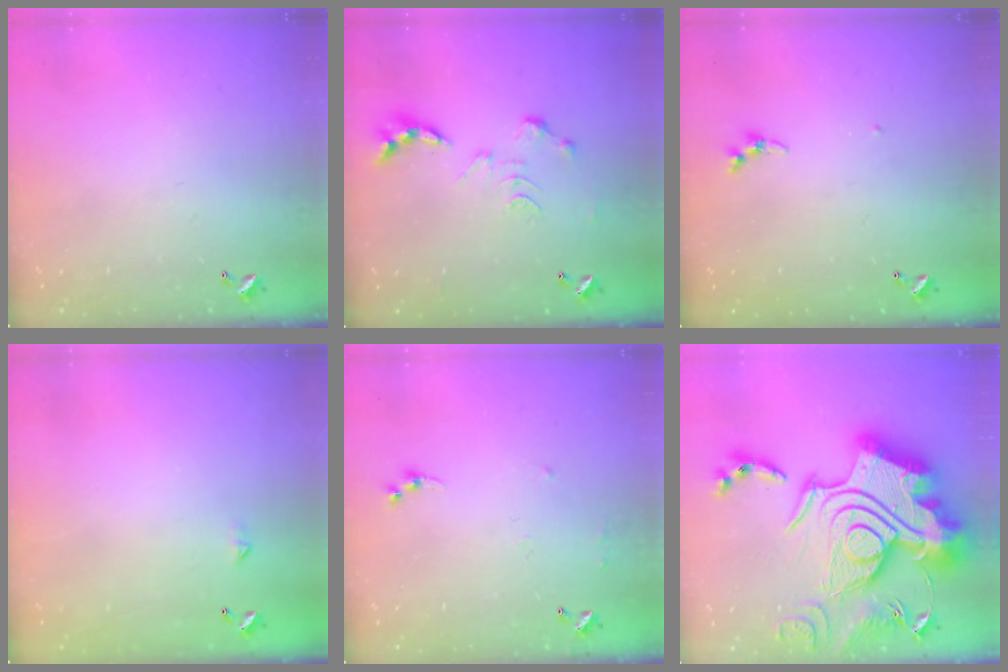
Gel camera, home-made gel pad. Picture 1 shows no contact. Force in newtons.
{"total": 0.0}
{"total": 3.8, "press": 3.8, "slide": 0.3}
{"total": 2.3, "press": 2.3, "slide": 0.4}
{"total": 6.4, "press": 6.4, "slide": 0.8}
{"total": 0.7, "press": 0.7, "slide": 0.1}